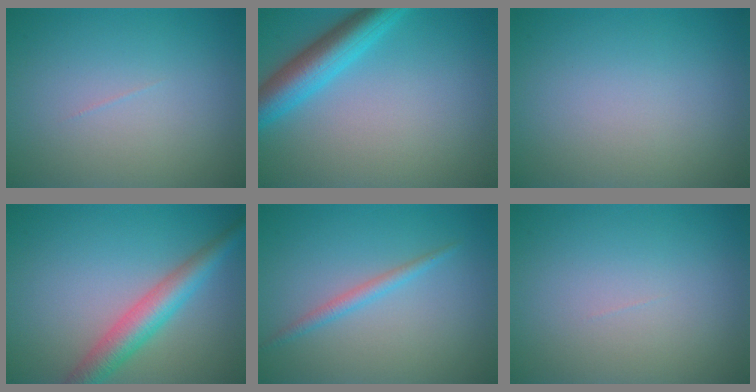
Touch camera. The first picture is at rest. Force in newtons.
{"total": 5.3, "press": 5.3, "slide": 0.4}
{"total": 0.0}
{"total": 4.6, "press": 4.6, "slide": 0.1}
{"total": 1.4, "press": 1.4, "slide": 0.1}
{"total": 0.0}